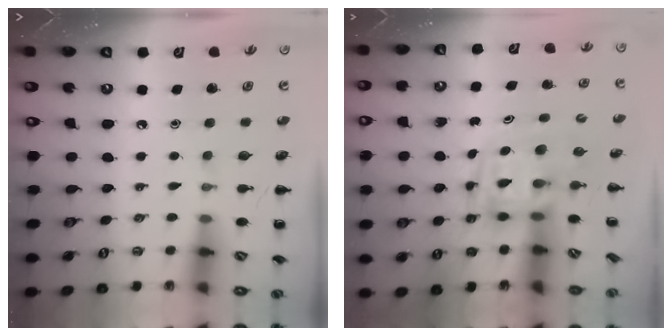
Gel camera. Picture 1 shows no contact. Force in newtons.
{"total": 3.8, "press": 3.7, "slide": 0.7}